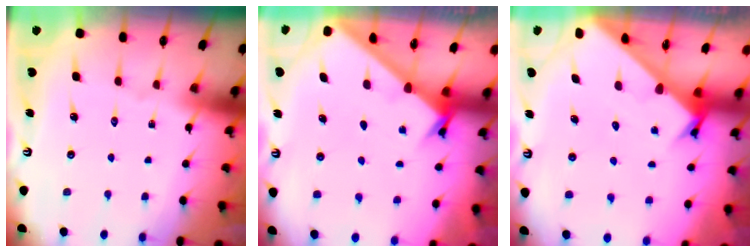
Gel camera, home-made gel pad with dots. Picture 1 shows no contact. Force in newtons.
{"total": 2.0, "press": 2.0, "slide": 0.1}
{"total": 2.1, "press": 2.1, "slide": 0.1}